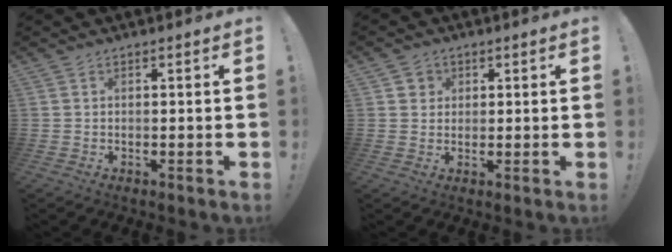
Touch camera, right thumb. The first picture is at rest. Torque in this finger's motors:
{"motor_torque": [0.20, 0.32, 0.08, -0.11, 0.00]}